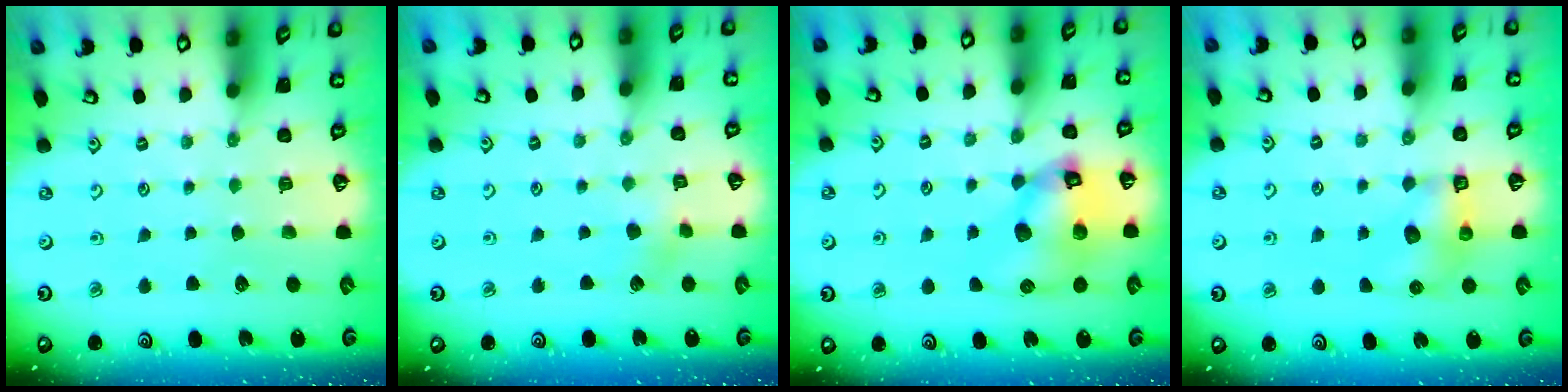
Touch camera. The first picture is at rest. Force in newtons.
{"total": 5.7, "press": 5.6, "slide": 0.8}
{"total": 13.3, "press": 13.2, "slide": 1.6}
{"total": 6.6, "press": 6.6, "slide": 0.2}